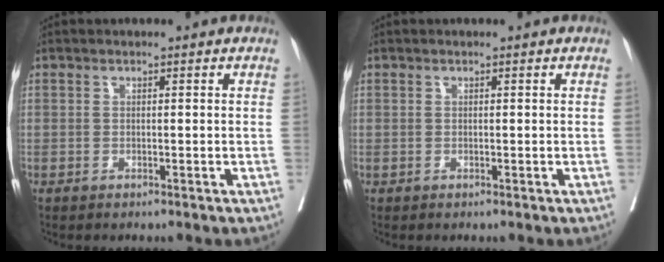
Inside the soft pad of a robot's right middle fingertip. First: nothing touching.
{"total": 0.0}